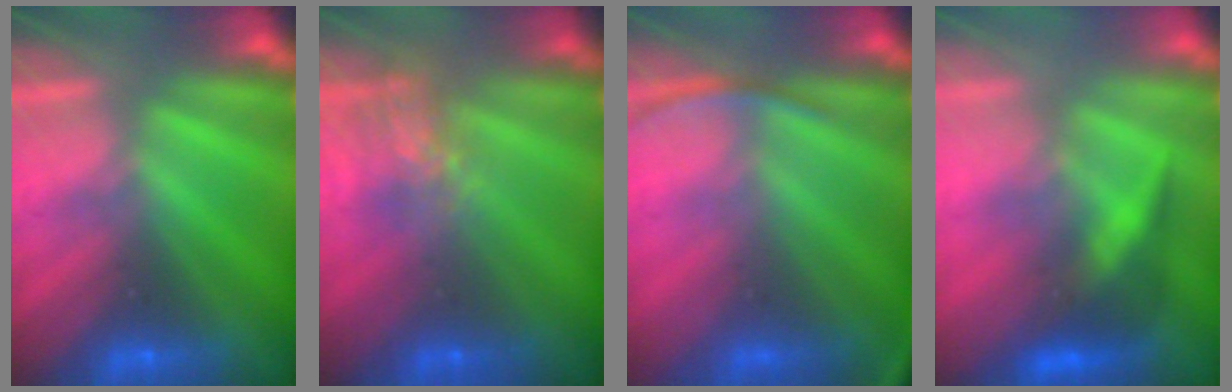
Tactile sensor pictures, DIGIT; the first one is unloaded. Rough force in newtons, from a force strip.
{"total": 5.3}
{"total": 2.2}
{"total": 2.8}